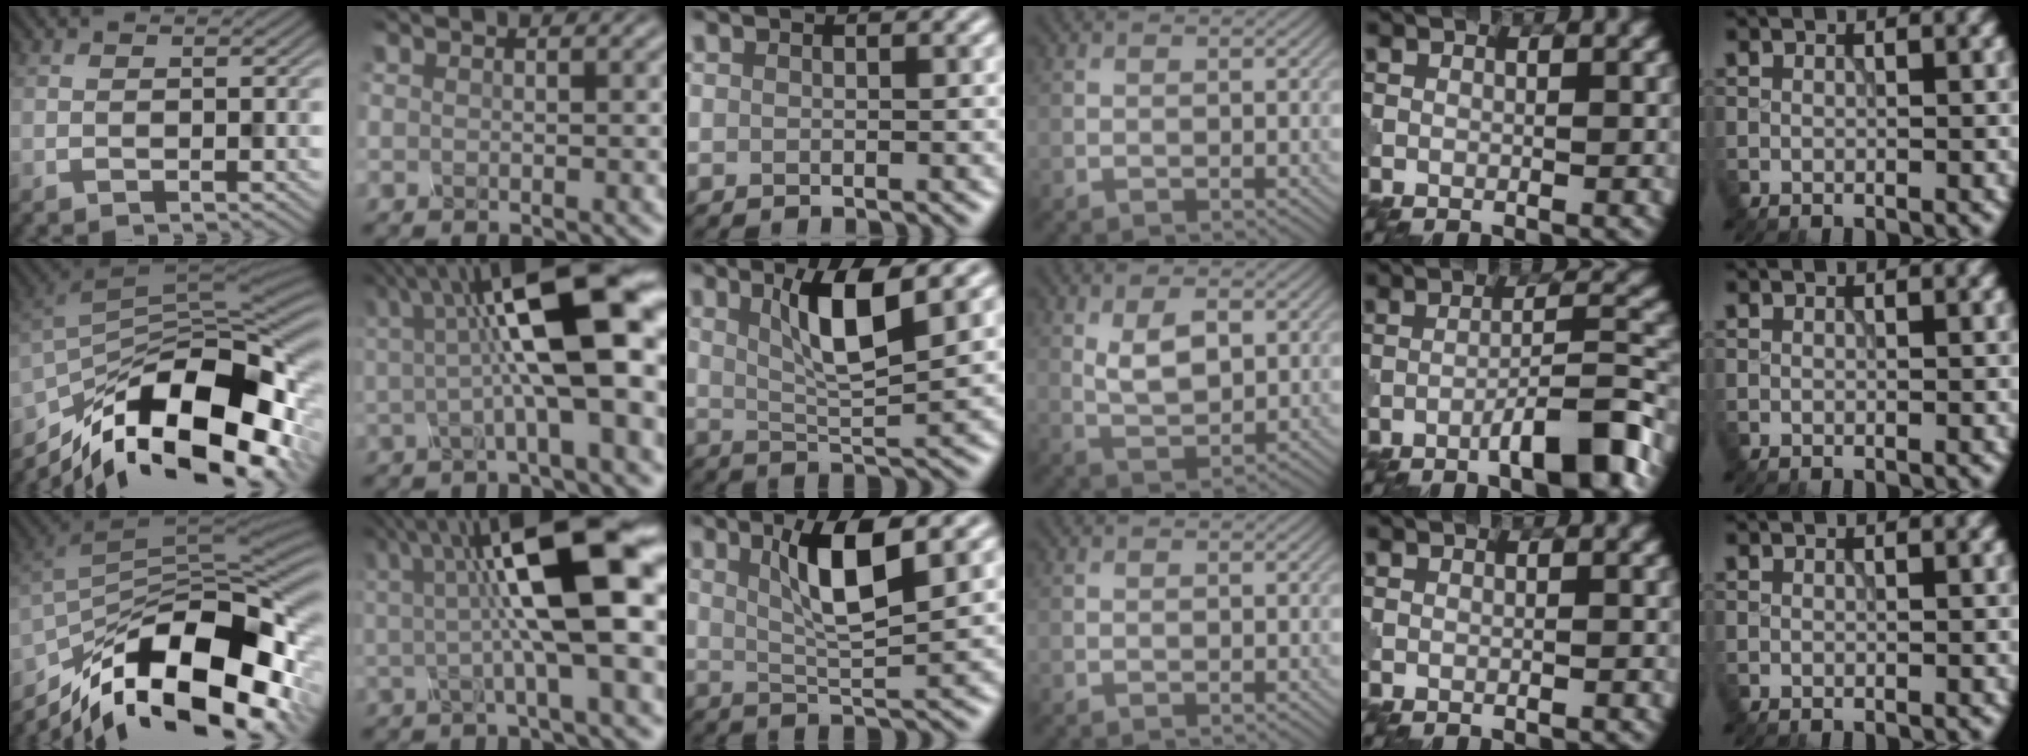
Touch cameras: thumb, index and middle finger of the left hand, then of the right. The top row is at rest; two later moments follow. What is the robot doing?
{"motion": "assemble", "object": "glue stick"}